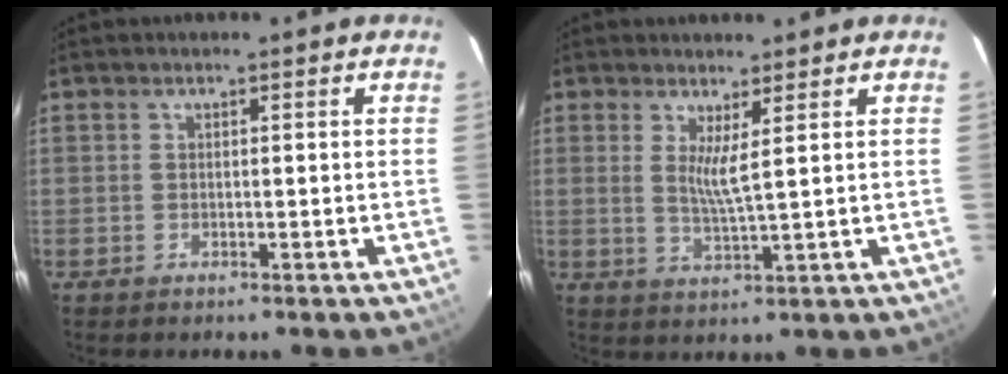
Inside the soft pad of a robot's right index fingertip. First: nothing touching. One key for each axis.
{"total": 3.6, "fx": 1.7, "fy": -0.5, "fz": 3.2, "tx": -0.061, "ty": -0.014, "tz": 0.027}